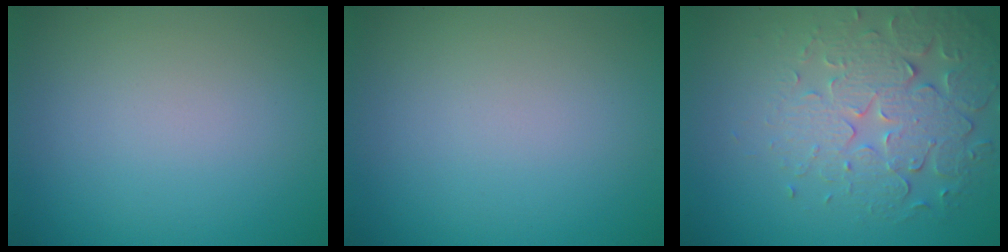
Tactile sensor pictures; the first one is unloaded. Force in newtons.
{"total": 0.0}
{"total": 5.1, "press": 4.5, "slide": 2.5}